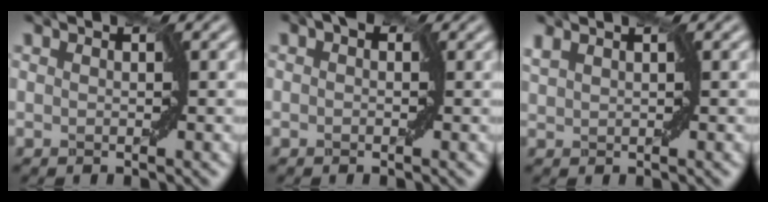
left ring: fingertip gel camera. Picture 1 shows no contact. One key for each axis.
{"total": 1.4, "fx": 0.5, "fy": 0.9, "fz": 1.0, "tx": -0.006, "ty": 0.006, "tz": -0.004}
{"total": 1.1, "fx": 0.9, "fy": 0.3, "fz": 0.6, "tx": -0.013, "ty": 0.004, "tz": 0.020}